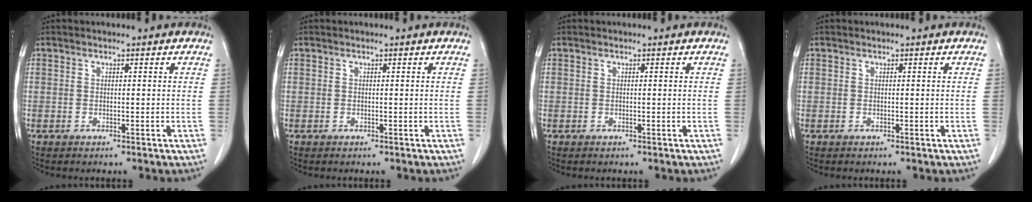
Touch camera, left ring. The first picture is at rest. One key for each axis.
{"total": 0.0}
{"total": 0.0}
{"total": 0.0}